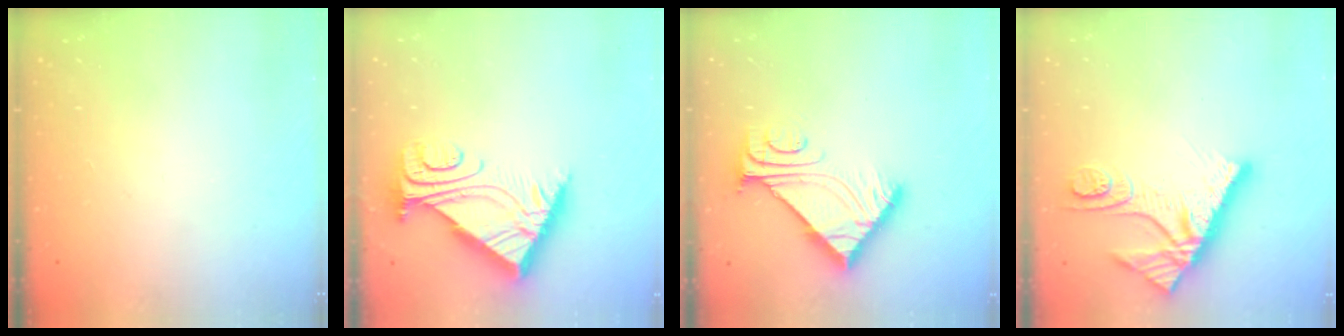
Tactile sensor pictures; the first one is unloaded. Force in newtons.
{"total": 10.8, "press": 10.7, "slide": 0.9}
{"total": 8.8, "press": 8.7, "slide": 0.9}
{"total": 11.8, "press": 11.7, "slide": 1.3}